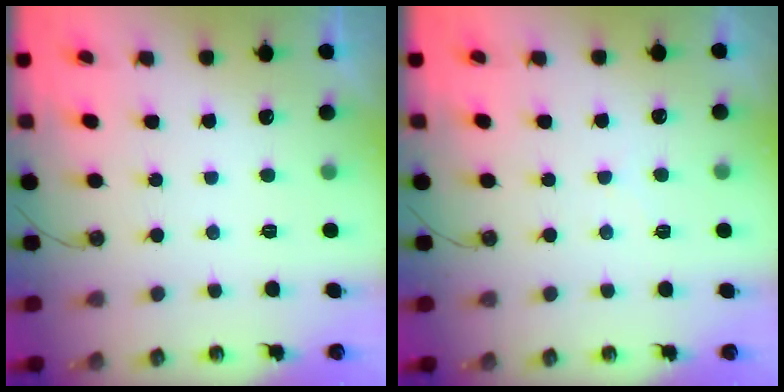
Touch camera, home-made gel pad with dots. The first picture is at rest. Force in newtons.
{"total": 3.1, "press": 3.1, "slide": 0.5}